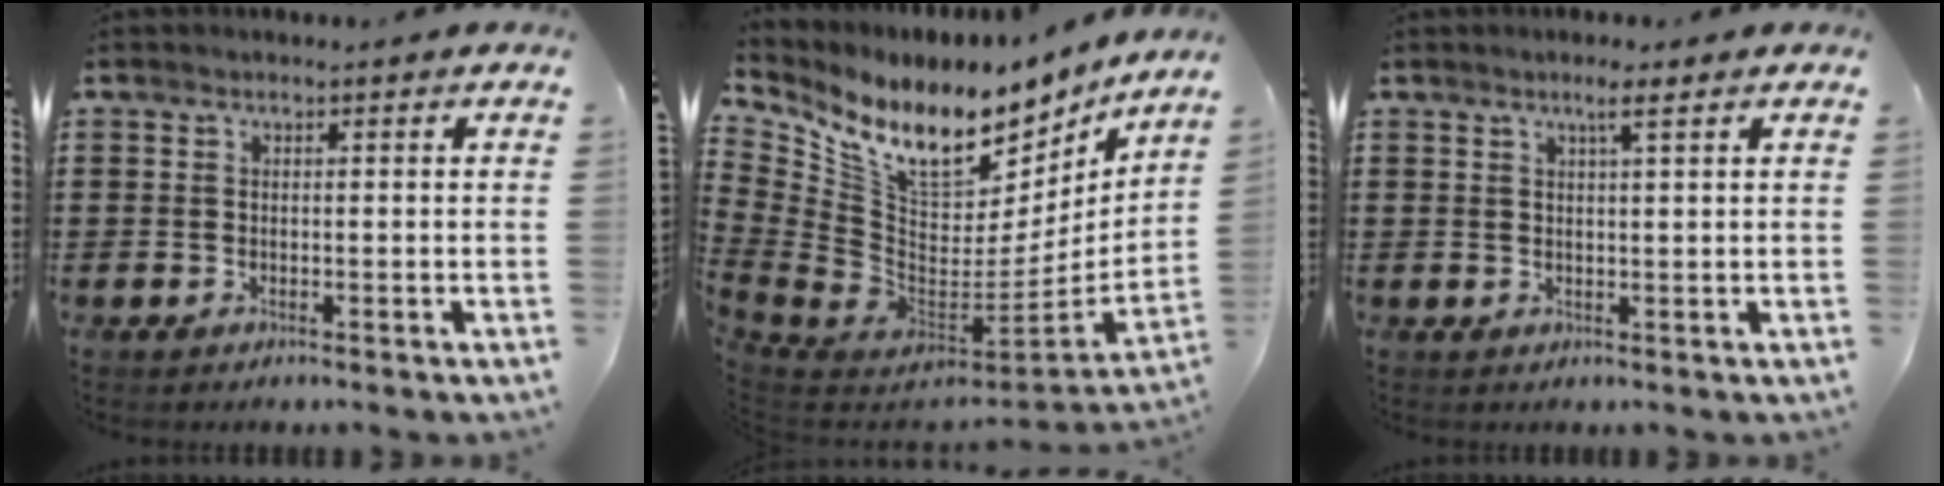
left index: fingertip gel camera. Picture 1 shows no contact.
{"total": 11.2, "force": [7.7, 5.2, 6.3], "torque": [-0.144, -0.065, 0.137]}
{"total": 2.3, "force": [1.5, 0.1, 1.8], "torque": [-0.039, 0.001, 0.025]}